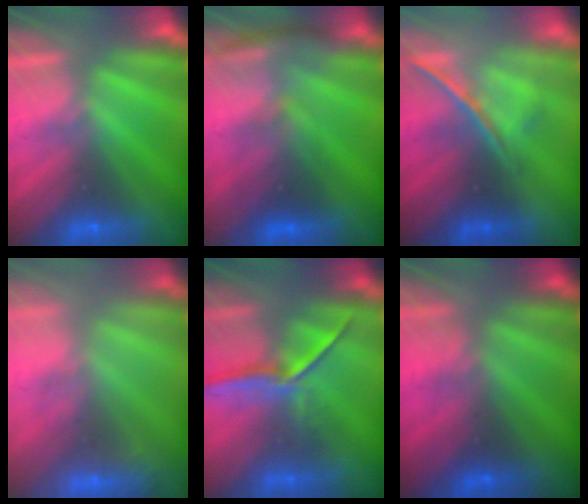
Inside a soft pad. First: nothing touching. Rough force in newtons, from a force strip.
{"total": 2.7}
{"total": 1.7}
{"total": 2.4}
{"total": 1.2}
{"total": 3.1}